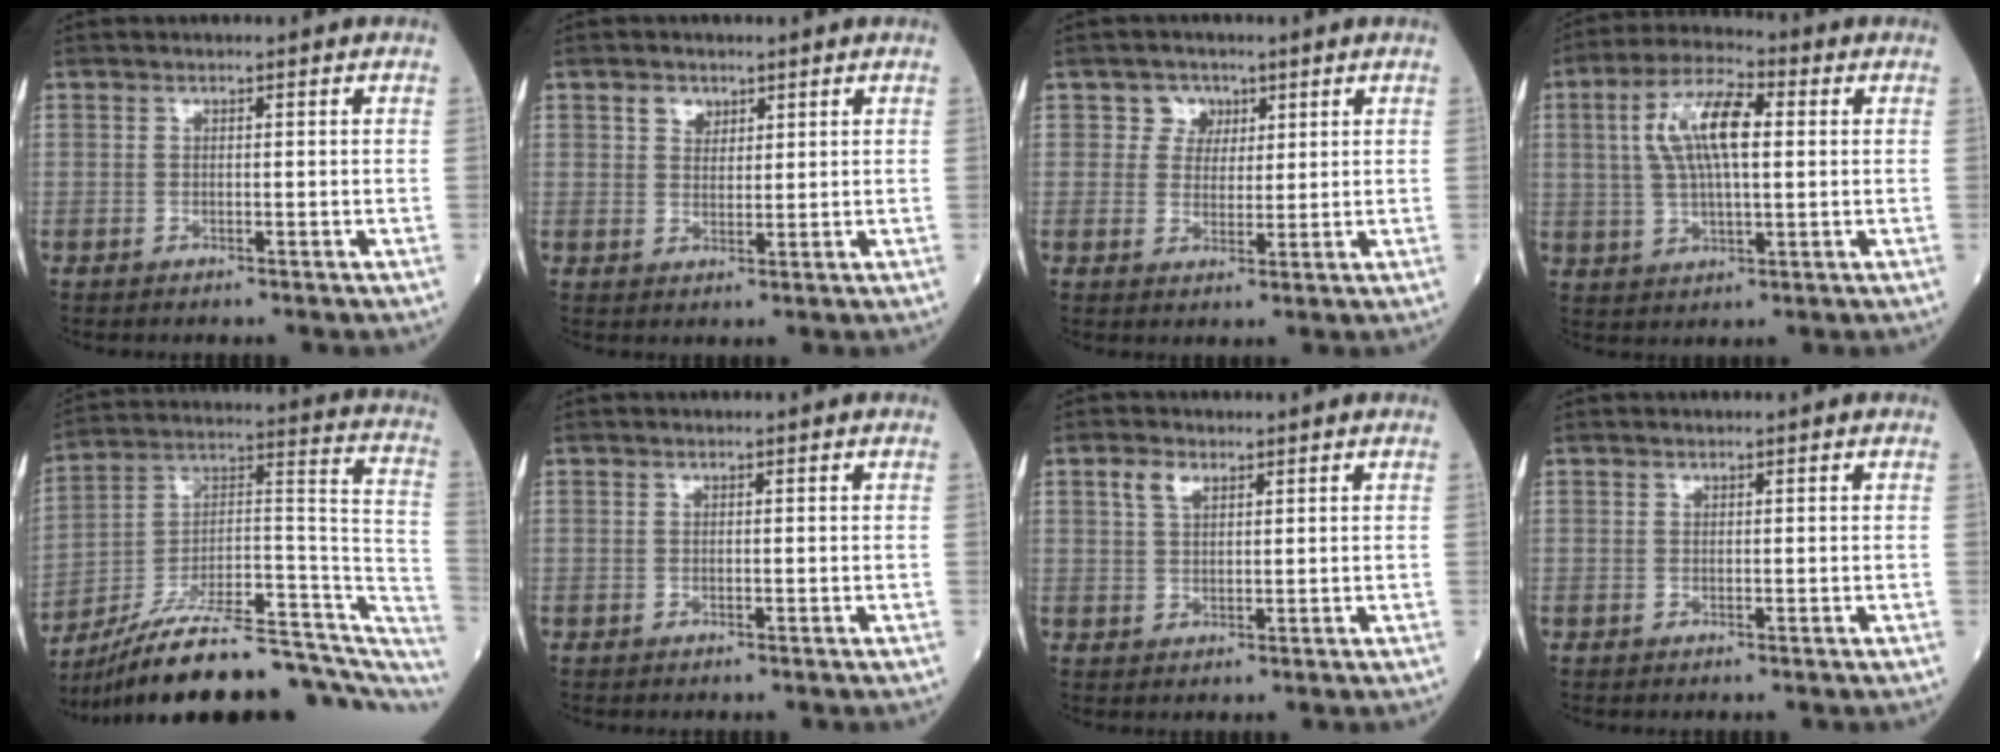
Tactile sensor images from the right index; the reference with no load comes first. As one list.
[{"total": 2.6, "force": [1.6, 1.8, 1.0], "torque": [-0.018, 0.003, 0.028]}, {"total": 3.6, "force": [1.7, 3.1, 0.4], "torque": [-0.002, 0.004, 0.026]}, {"total": 10.7, "force": [2.2, 3.4, 9.9], "torque": [-0.201, 0.021, 0.039]}, {"total": 27.3, "force": [-21.0, 6.8, 16.1], "torque": [-0.191, 0.039, -0.313]}, {"total": 0.0}, {"total": 2.9, "force": [1.7, 1.4, 1.9], "torque": [-0.042, 0.006, 0.036]}, {"total": 0.0}]